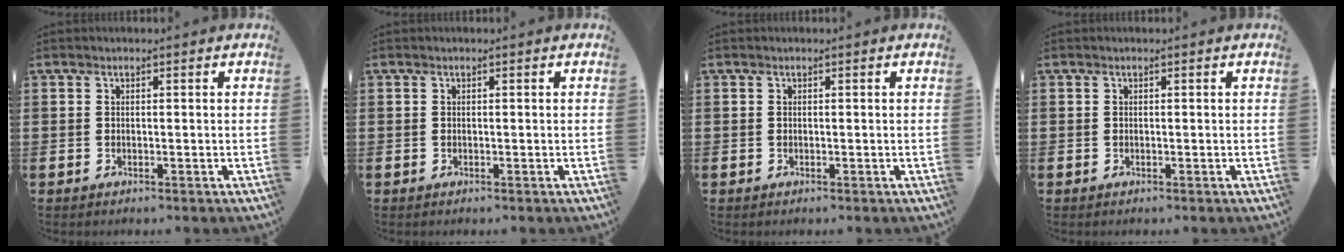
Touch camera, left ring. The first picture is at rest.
{"total": 0.0}
{"total": 0.0}
{"total": 0.0}